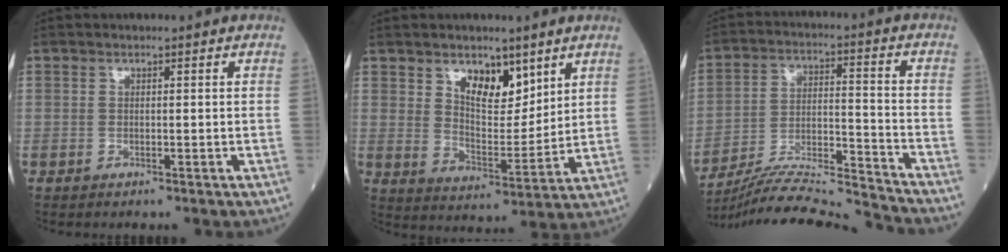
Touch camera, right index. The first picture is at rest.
{"total": 7.9, "force": [4.9, 3.7, 5.0], "torque": [-0.078, -0.012, 0.088]}
{"total": 15.8, "force": [-15.2, -2.1, 3.4], "torque": [-0.066, 0.012, -0.255]}